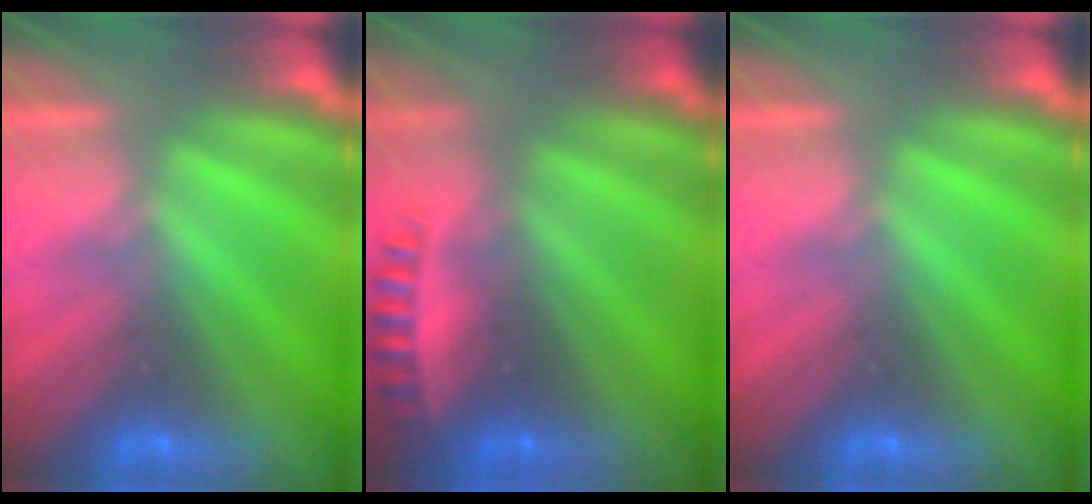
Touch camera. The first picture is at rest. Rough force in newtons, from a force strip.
{"total": 2.5}
{"total": 0.0}